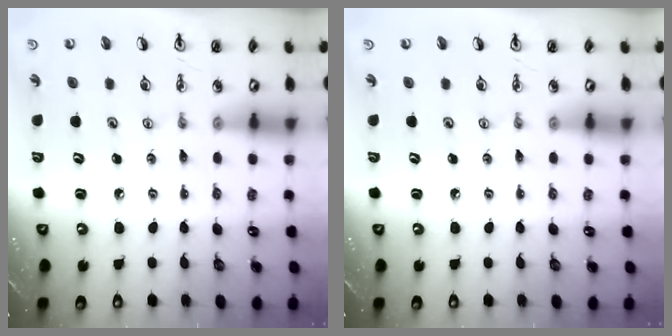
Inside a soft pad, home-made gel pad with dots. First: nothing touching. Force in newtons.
{"total": 0.0}